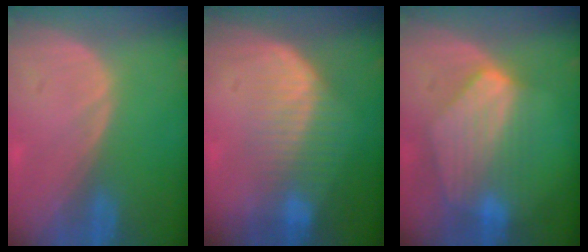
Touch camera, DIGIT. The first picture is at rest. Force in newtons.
{"total": 7.1, "press": 6.5, "slide": 2.8}
{"total": 8.1, "press": 7.7, "slide": 2.5}